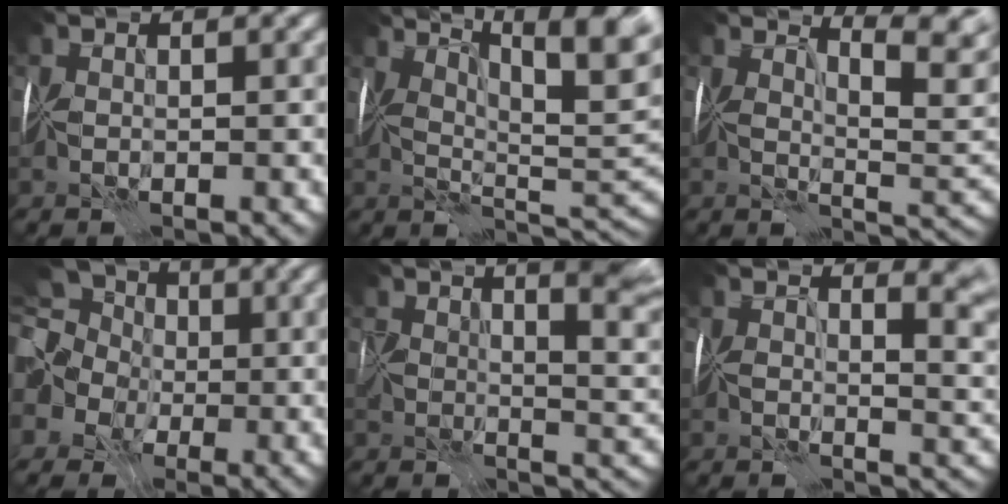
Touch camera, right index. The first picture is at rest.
{"total": 9.8, "force": [5.7, 2.0, 7.8], "torque": [-0.112, 0.005, 0.084]}
{"total": 4.0, "force": [2.8, -0.3, 2.9], "torque": [-0.026, -0.004, 0.051]}
{"total": 9.1, "force": [0.6, 7.9, 4.4], "torque": [-0.092, 0.005, -0.033]}
{"total": 7.8, "force": [3.7, 2.2, 6.5], "torque": [-0.069, 0.008, 0.057]}
{"total": 4.7, "force": [2.5, 0.9, 3.9], "torque": [-0.020, -0.003, 0.039]}